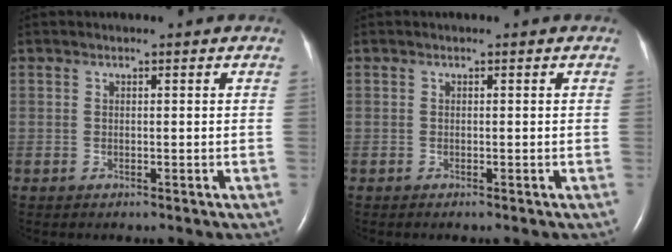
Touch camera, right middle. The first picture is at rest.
{"total": 0.0}